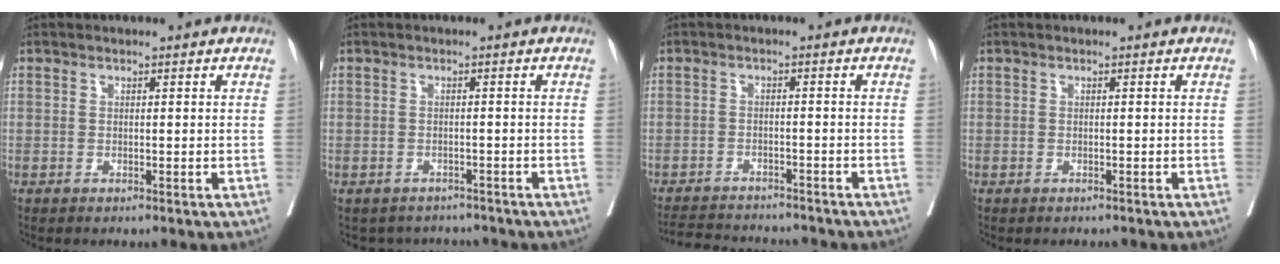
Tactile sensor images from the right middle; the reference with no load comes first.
{"total": 4.5, "force": [-4.1, 1.7, -0.3], "torque": [0.009, 0.011, -0.051]}
{"total": 11.3, "force": [-10.6, 2.2, 3.5], "torque": [-0.062, -0.001, -0.141]}
{"total": 0.7, "force": [-0.7, 0.2, 0.1], "torque": [-0.007, -0.001, -0.013]}